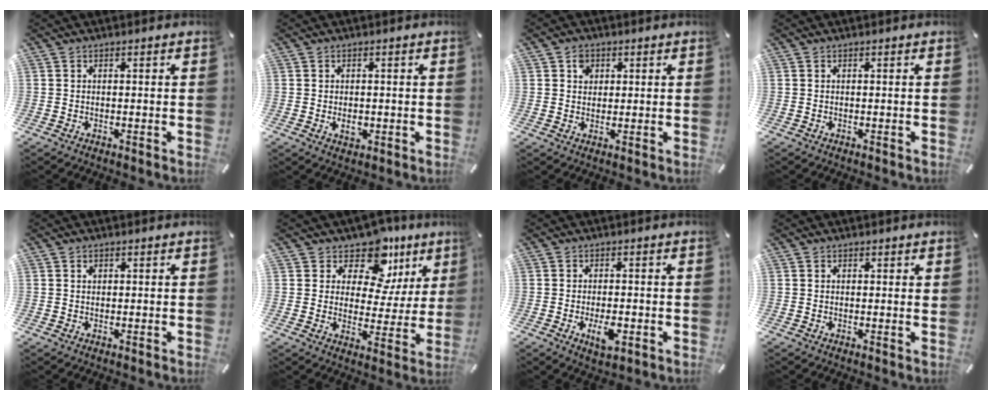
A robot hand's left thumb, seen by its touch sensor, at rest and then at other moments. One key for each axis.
{"total": 2.5, "fx": -0.5, "fy": 1.9, "fz": 1.6, "tx": -0.019, "ty": -0.001, "tz": -0.008}
{"total": 3.3, "fx": 1.1, "fy": 2.9, "fz": 1.1, "tx": -0.003, "ty": -0.004, "tz": 0.014}
{"total": 0.0}
{"total": 0.9, "fx": 0.3, "fy": 0.8, "fz": 0.4, "tx": 0.000, "ty": 0.000, "tz": 0.004}
{"total": 11.6, "fx": 8.2, "fy": 6.8, "fz": 4.5, "tx": -0.061, "ty": -0.075, "tz": 0.145}
{"total": 5.2, "fx": -1.6, "fy": 2.5, "fz": 4.3, "tx": -0.079, "ty": 0.000, "tz": -0.031}
{"total": 0.9, "fx": 0.6, "fy": 0.5, "fz": 0.4, "tx": 0.000, "ty": -0.001, "tz": 0.009}